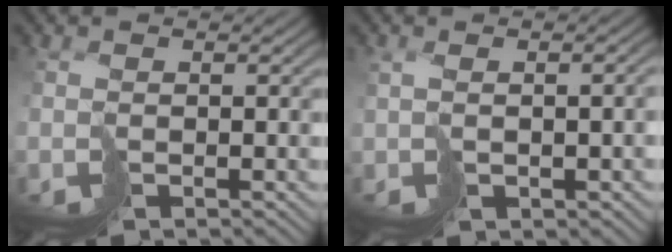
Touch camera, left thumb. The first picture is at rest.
{"total": 3.4, "force": [0.0, 1.4, 3.1], "torque": [-0.059, -0.002, 0.014]}